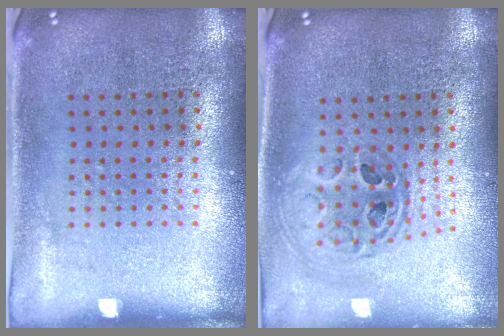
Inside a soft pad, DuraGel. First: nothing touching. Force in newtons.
{"total": 1.0, "press": 1.0, "slide": 0.2}